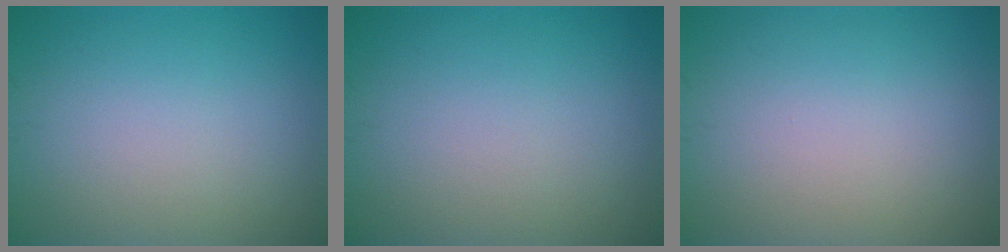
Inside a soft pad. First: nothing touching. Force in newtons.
{"total": 0.0}
{"total": 0.0}